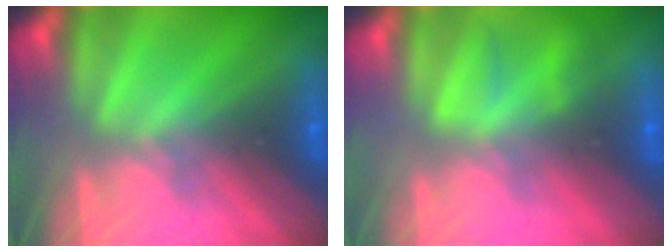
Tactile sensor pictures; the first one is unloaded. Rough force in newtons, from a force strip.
{"total": 2.1}